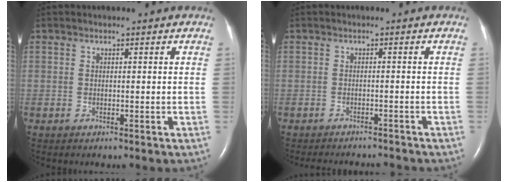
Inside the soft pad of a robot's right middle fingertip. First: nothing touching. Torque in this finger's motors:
{"motor_torque": [0.04, -0.04, 0.00, 0.03]}